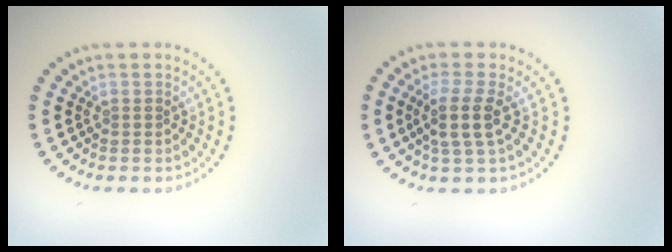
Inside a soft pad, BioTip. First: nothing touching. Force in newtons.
{"total": 2.9, "press": 2.4, "slide": 1.6}